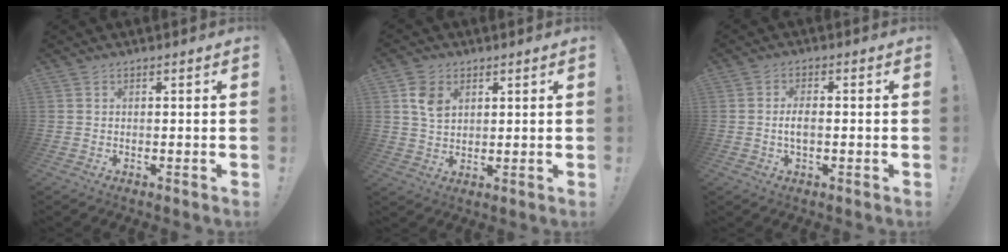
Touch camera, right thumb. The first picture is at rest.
{"total": 7.0, "force": [2.9, 4.9, 4.1], "torque": [-0.067, -0.001, 0.057]}
{"total": 4.4, "force": [-0.8, 1.9, 3.9], "torque": [-0.074, 0.006, -0.015]}